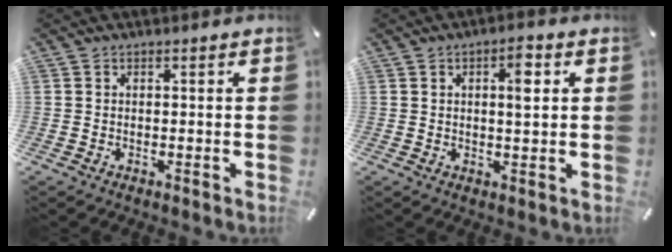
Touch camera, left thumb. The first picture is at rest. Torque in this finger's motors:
{"motor_torque": [0.10, -0.30, 0.16, 0.03, 0.03]}